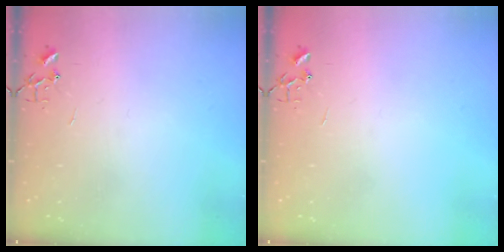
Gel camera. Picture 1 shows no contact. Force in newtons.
{"total": 0.0}